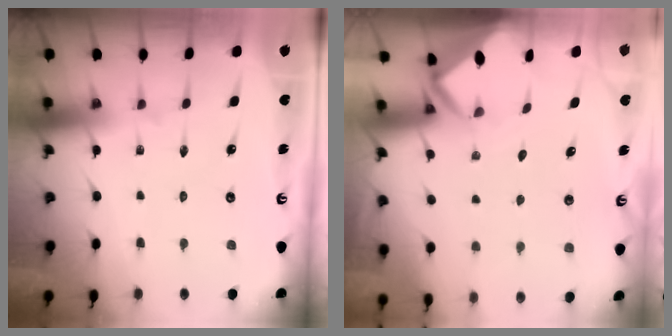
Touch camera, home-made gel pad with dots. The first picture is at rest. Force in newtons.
{"total": 3.3, "press": 3.3, "slide": 0.2}